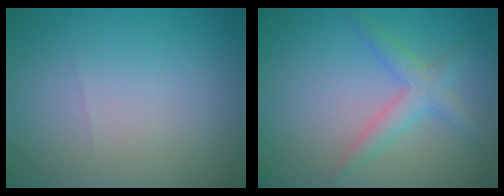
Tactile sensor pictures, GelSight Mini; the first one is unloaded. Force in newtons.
{"total": 2.9, "press": 2.9, "slide": 0.1}